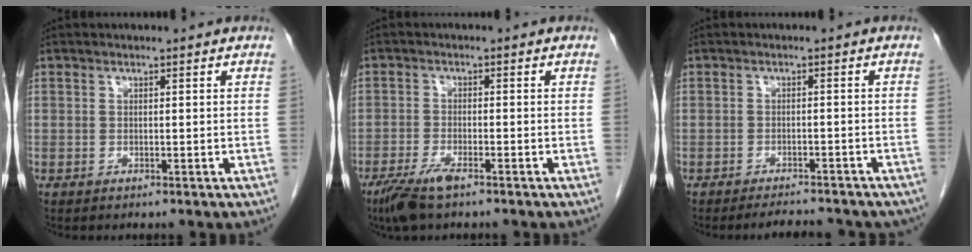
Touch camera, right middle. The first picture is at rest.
{"total": 4.9, "force": [-3.4, 0.9, 3.4], "torque": [-0.075, -0.011, -0.063]}
{"total": 8.9, "force": [-8.0, 2.4, 3.2], "torque": [-0.036, 0.000, -0.089]}